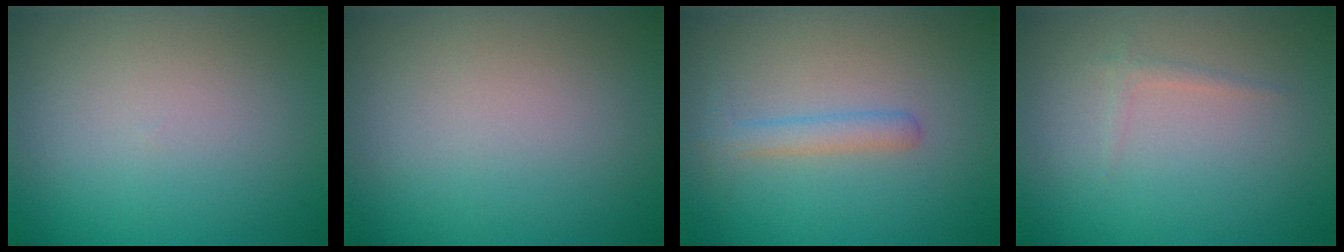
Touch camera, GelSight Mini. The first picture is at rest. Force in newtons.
{"total": 0.0}
{"total": 1.7, "press": 1.7, "slide": 0.1}
{"total": 0.8, "press": 0.8, "slide": 0.1}